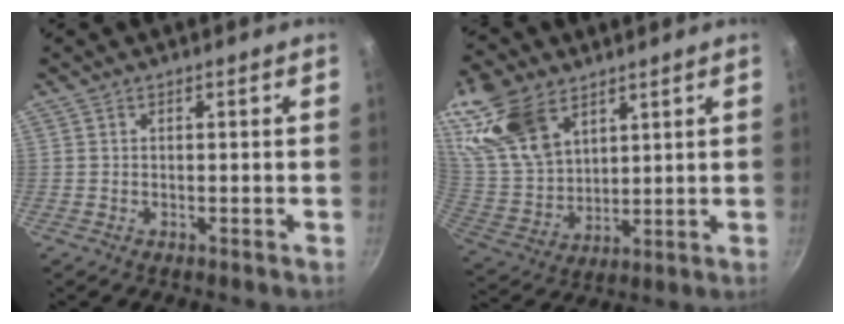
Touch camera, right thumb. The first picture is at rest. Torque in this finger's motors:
{"motor_torque": [0.43, 4.51, 0.80, 0.93, 0.17]}